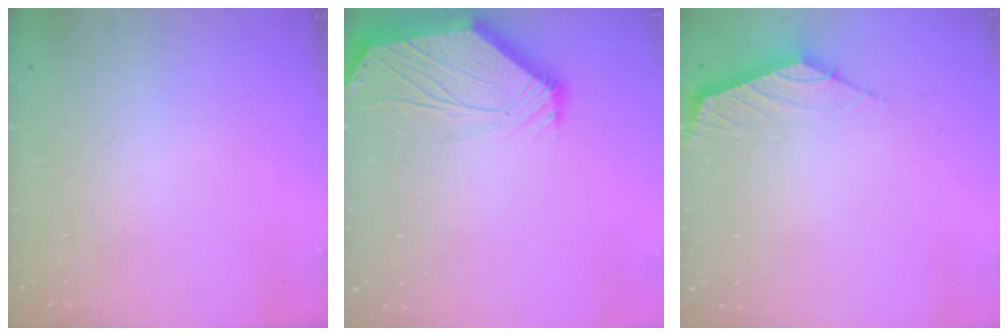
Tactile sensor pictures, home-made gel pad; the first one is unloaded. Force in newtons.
{"total": 2.6, "press": 2.6, "slide": 0.5}
{"total": 2.4, "press": 2.3, "slide": 0.6}